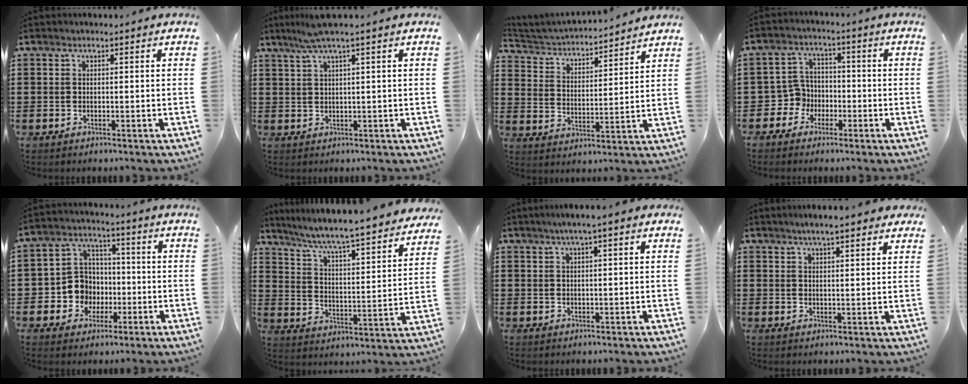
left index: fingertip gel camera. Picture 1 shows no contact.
{"total": 3.9, "force": [2.1, -0.5, 3.2], "torque": [-0.066, 0.001, 0.036]}
{"total": 3.2, "force": [3.2, 0.4, 0.4], "torque": [-0.030, -0.029, 0.046]}
{"total": 4.8, "force": [-2.2, 4.2, 1.0], "torque": [-0.048, 0.004, -0.049]}
{"total": 7.8, "force": [-1.3, 7.3, 2.4], "torque": [-0.080, 0.021, -0.021]}
{"total": 5.5, "force": [4.8, -0.6, 2.6], "torque": [-0.073, -0.051, 0.072]}
{"total": 2.2, "force": [1.2, -0.1, 1.8], "torque": [-0.036, 0.000, 0.020]}
{"total": 4.2, "force": [3.4, 0.4, 2.4], "torque": [-0.054, 0.001, 0.060]}